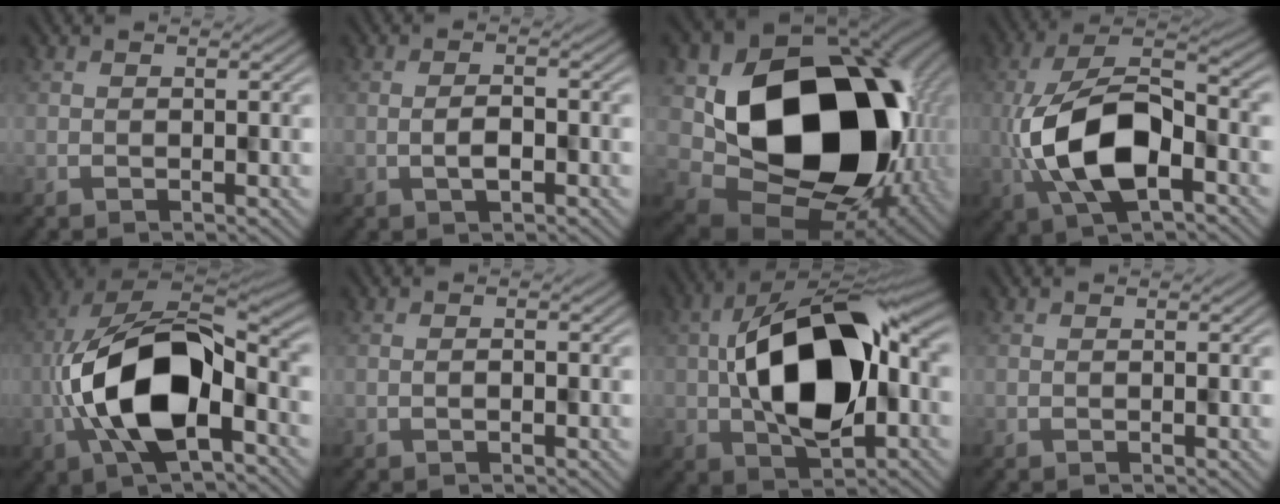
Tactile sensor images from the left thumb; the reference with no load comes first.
{"total": 1.8, "force": [-0.7, 0.7, 1.5], "torque": [-0.030, 0.001, -0.012]}
{"total": 17.7, "force": [1.2, 13.4, 11.5], "torque": [-0.193, -0.045, 0.052]}
{"total": 12.3, "force": [-3.4, 6.1, 10.1], "torque": [-0.213, -0.012, -0.068]}
{"total": 15.1, "force": [-3.4, 7.8, 12.5], "torque": [-0.244, -0.002, -0.074]}
{"total": 0.0}
{"total": 15.6, "force": [0.2, 9.1, 12.7], "torque": [-0.233, 0.014, 0.001]}
{"total": 0.0}